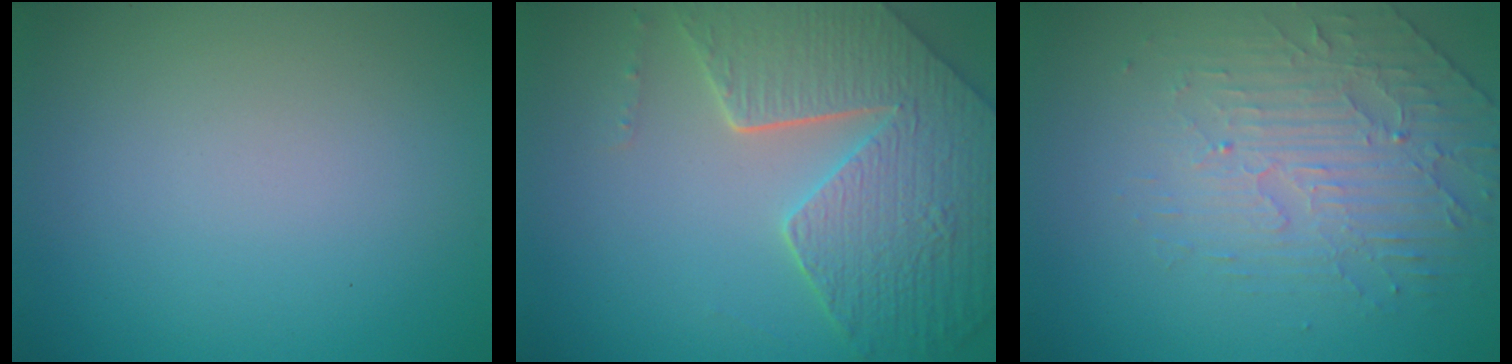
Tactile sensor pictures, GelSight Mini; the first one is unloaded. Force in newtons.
{"total": 8.4, "press": 6.0, "slide": 5.8}
{"total": 4.6, "press": 3.2, "slide": 3.2}